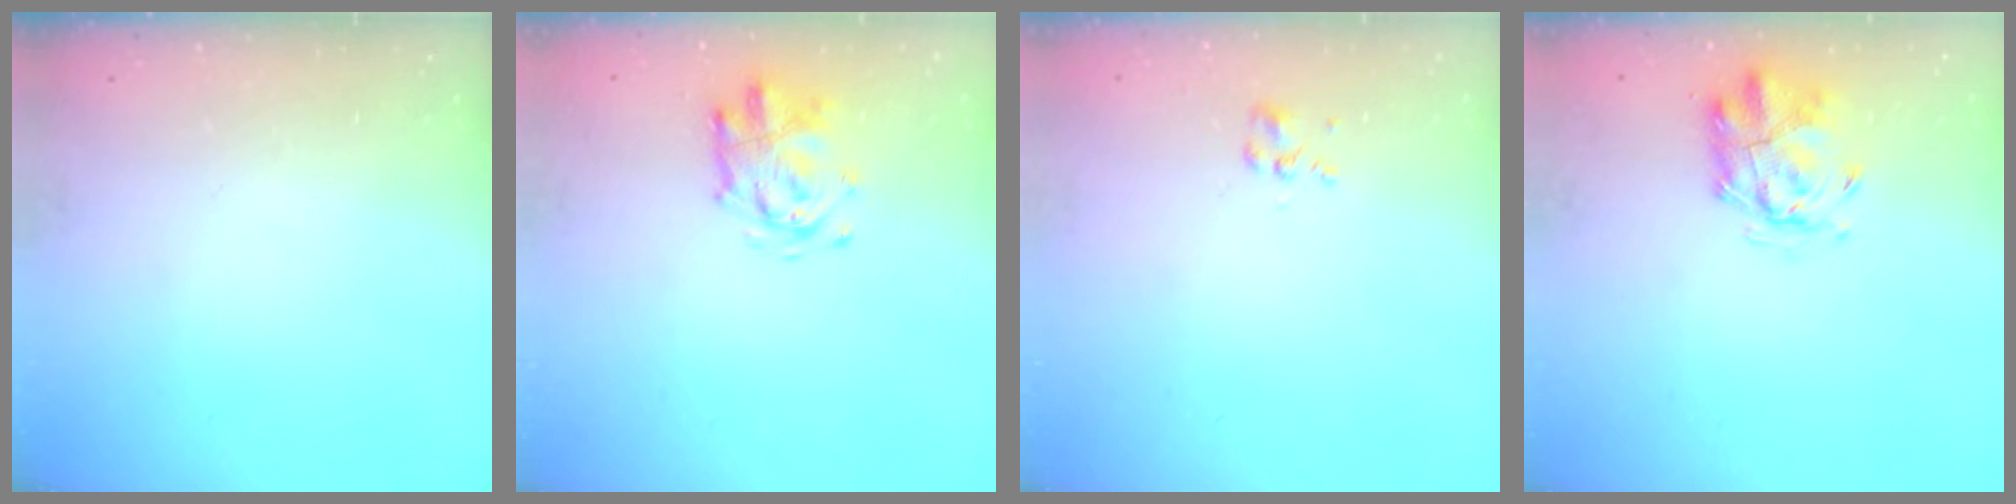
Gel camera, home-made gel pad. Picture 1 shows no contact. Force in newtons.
{"total": 3.2, "press": 3.2, "slide": 0.4}
{"total": 2.0, "press": 1.8, "slide": 0.9}
{"total": 2.6, "press": 2.4, "slide": 0.8}